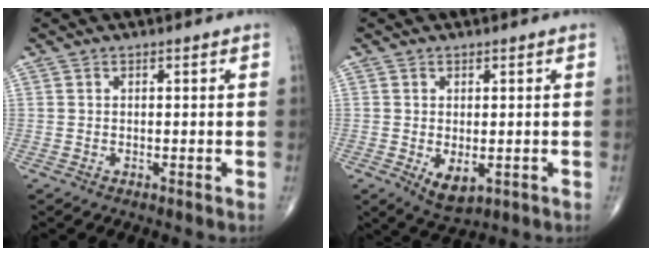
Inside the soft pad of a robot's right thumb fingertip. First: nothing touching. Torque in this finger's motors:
{"motor_torque": [-0.42, 0.10, 0.28, 0.24, -0.03]}